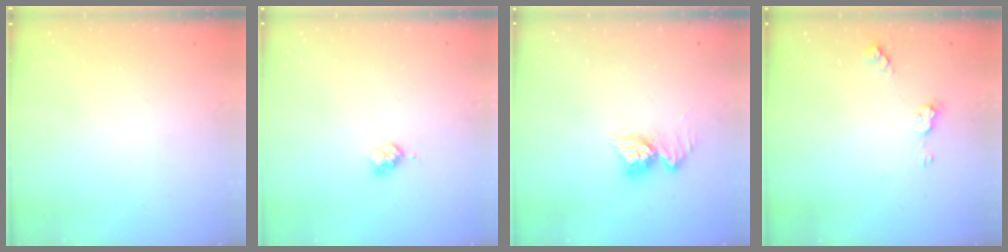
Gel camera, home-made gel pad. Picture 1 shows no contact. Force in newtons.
{"total": 3.0, "press": 2.9, "slide": 0.4}
{"total": 9.7, "press": 9.7, "slide": 0.9}
{"total": 5.1, "press": 5.0, "slide": 0.6}